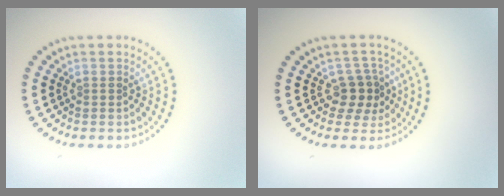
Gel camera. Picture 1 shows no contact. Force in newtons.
{"total": 2.4, "press": 2.0, "slide": 1.2}